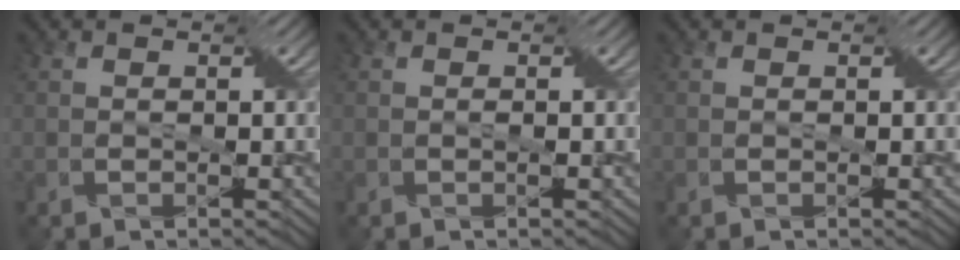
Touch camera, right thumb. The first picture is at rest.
{"total": 0.0}
{"total": 0.0}